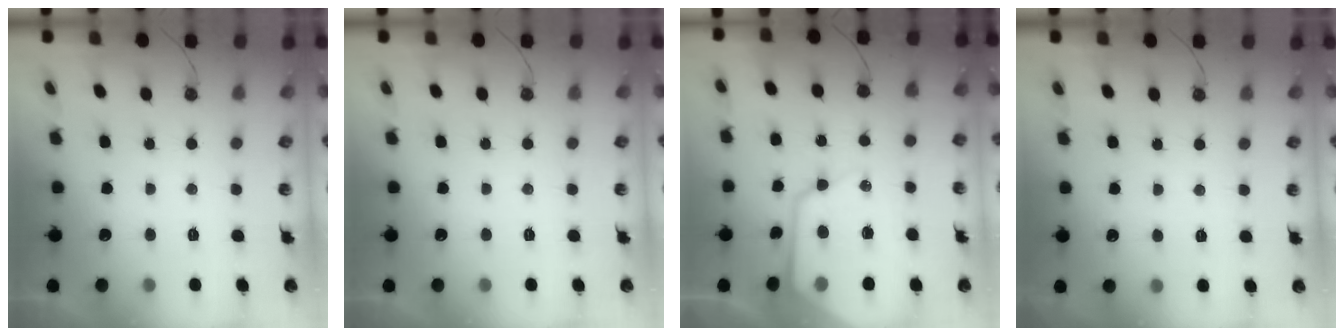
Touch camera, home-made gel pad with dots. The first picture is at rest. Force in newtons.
{"total": 0.0}
{"total": 16.3, "press": 16.2, "slide": 1.5}
{"total": 2.4, "press": 2.4, "slide": 0.4}